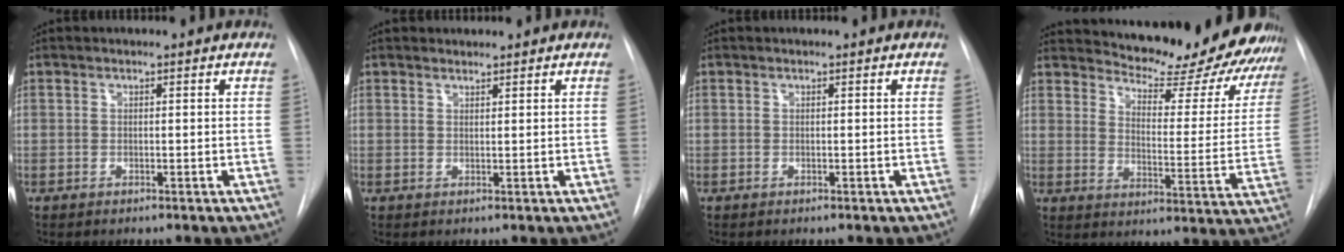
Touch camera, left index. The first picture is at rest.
{"total": 0.9, "force": [0.9, 0.3, -0.1], "torque": [-0.002, 0.000, 0.015]}
{"total": 0.0}
{"total": 25.4, "force": [23.4, 5.2, 8.3], "torque": [-0.119, -0.097, 0.278]}